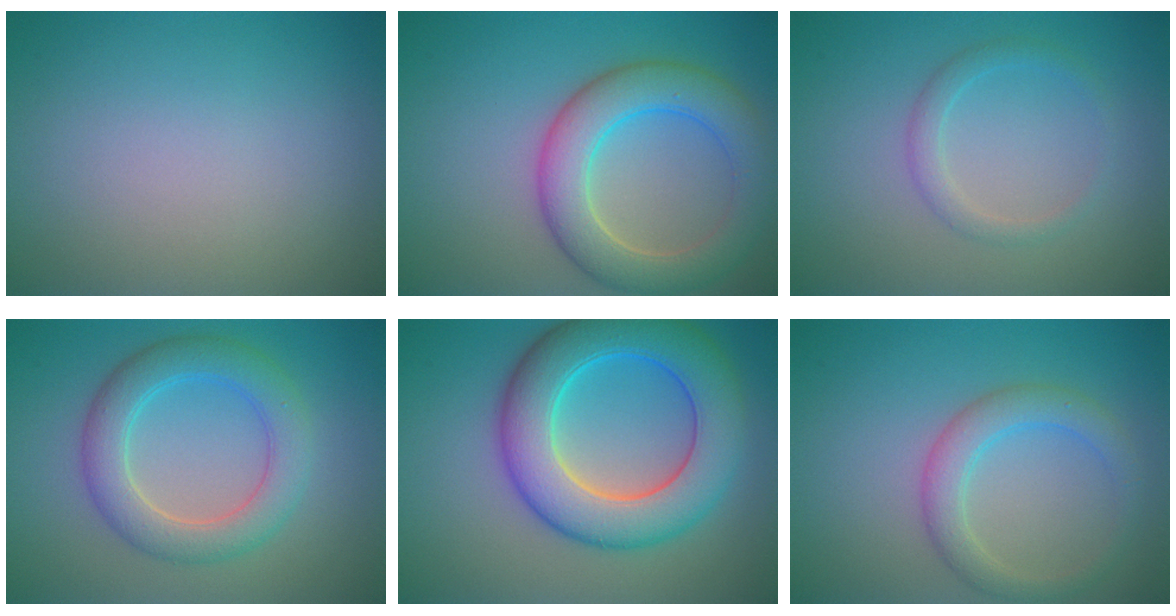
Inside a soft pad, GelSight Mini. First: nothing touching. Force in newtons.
{"total": 6.6, "press": 6.6, "slide": 0.3}
{"total": 1.7, "press": 1.7, "slide": 0.1}
{"total": 5.1, "press": 5.1, "slide": 0.2}
{"total": 9.6, "press": 9.6, "slide": 0.2}
{"total": 3.2, "press": 3.2, "slide": 0.2}